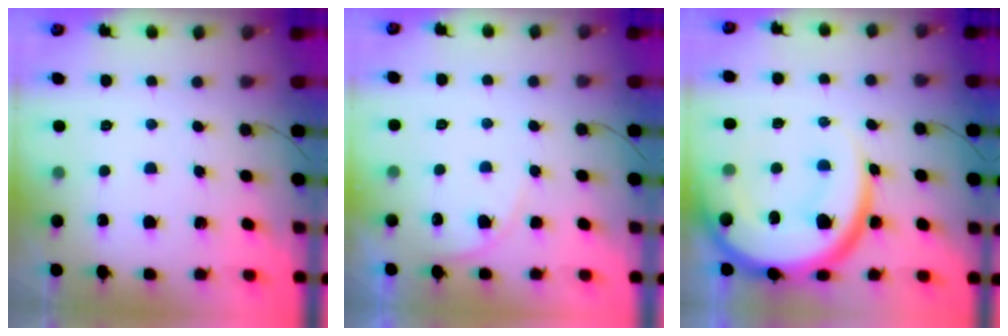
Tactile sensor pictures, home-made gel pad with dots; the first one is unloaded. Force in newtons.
{"total": 4.8, "press": 4.8, "slide": 0.5}
{"total": 20.2, "press": 20.1, "slide": 1.8}